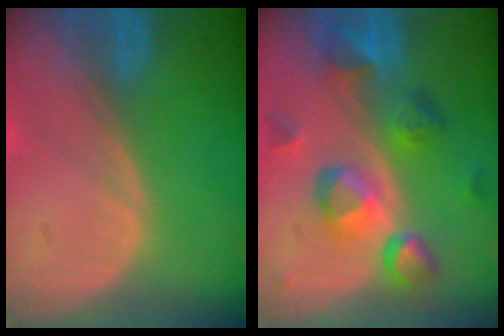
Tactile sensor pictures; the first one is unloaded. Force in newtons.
{"total": 9.4, "press": 8.3, "slide": 4.4}